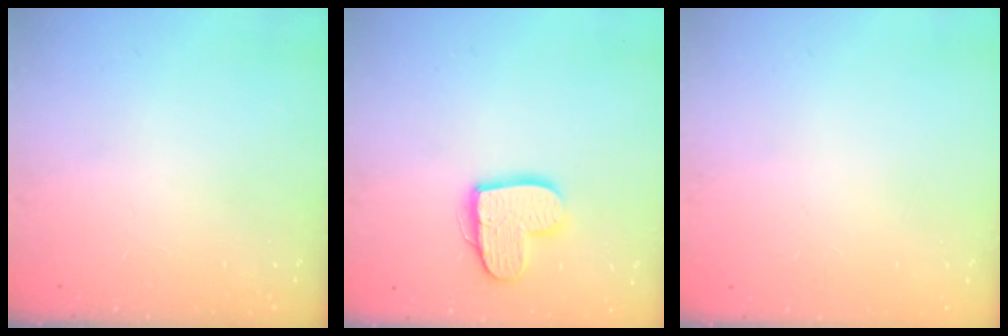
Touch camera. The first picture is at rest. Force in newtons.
{"total": 11.5, "press": 11.5, "slide": 0.6}
{"total": 0.0}